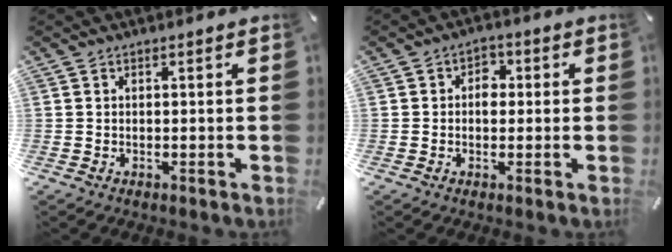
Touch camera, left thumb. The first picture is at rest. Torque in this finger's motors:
{"motor_torque": [0.56, 0.37, 0.27, -0.02, -0.02]}